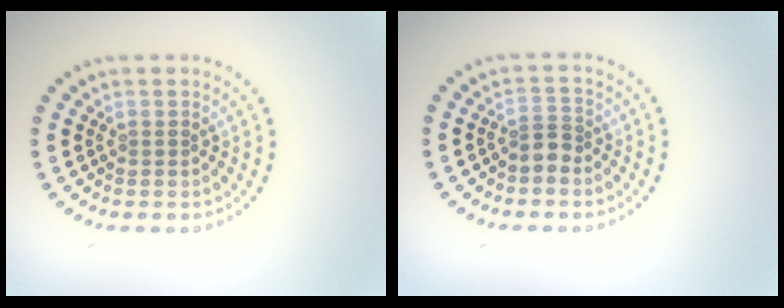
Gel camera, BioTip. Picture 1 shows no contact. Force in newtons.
{"total": 1.8, "press": 1.5, "slide": 1.1}